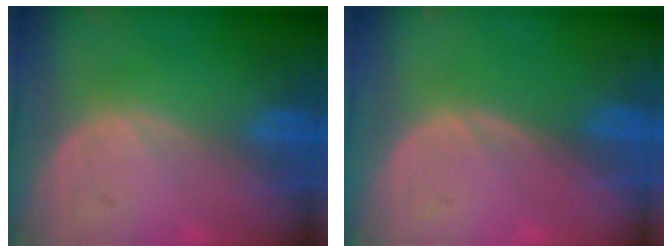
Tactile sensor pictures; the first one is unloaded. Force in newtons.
{"total": 0.0}